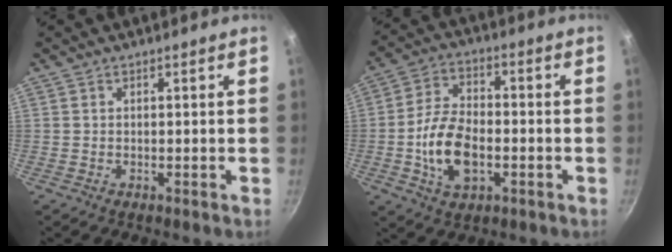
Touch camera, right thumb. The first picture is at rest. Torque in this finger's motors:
{"motor_torque": [-0.45, 0.71, 0.31, -0.28, 0.34]}